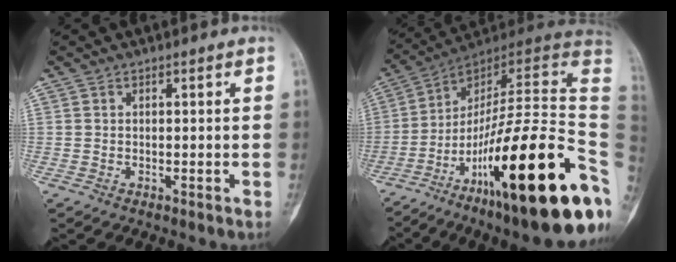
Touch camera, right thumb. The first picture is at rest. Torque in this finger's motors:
{"motor_torque": [3.71, 1.31, 2.10, -0.67, 0.79]}